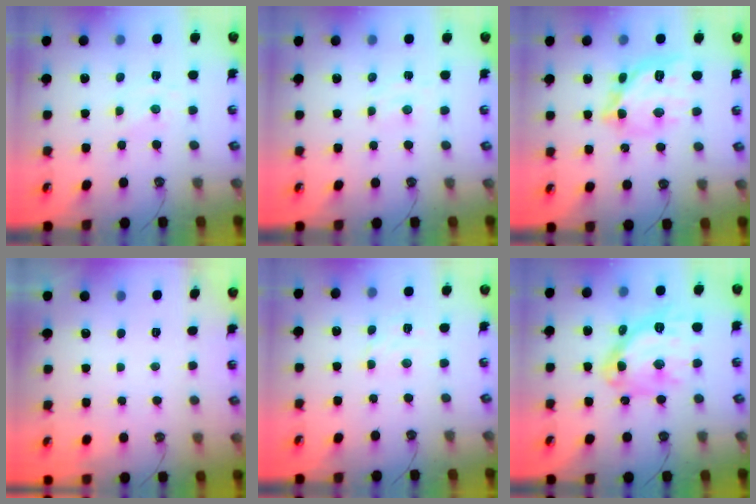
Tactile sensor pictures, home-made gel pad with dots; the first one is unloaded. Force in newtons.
{"total": 2.3, "press": 2.3, "slide": 0.4}
{"total": 17.2, "press": 17.2, "slide": 1.2}
{"total": 0.0}
{"total": 2.9, "press": 2.9, "slide": 0.2}
{"total": 18.9, "press": 18.8, "slide": 1.9}